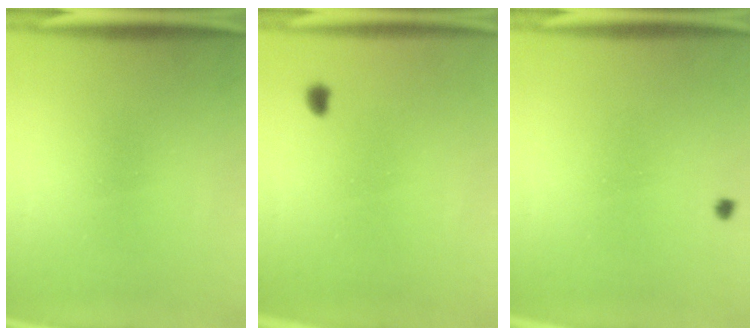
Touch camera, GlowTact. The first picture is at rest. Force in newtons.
{"total": 1.0}
{"total": 0.5}